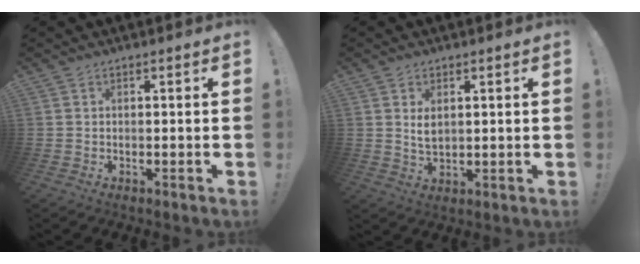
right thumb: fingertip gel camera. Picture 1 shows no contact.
{"total": 3.8, "force": [1.5, 2.0, 2.9], "torque": [-0.037, -0.009, 0.024]}